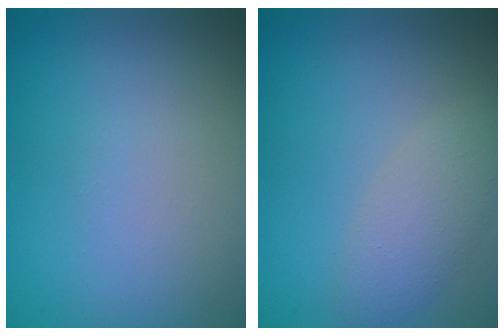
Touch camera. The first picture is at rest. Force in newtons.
{"total": 2.6, "press": 2.6, "slide": 0.2}